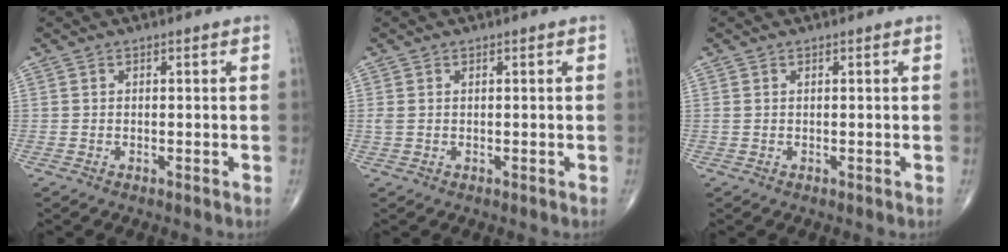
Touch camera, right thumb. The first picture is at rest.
{"total": 1.2, "force": [0.3, 0.8, 0.9], "torque": [-0.032, 0.008, 0.010]}
{"total": 0.5, "force": [0.2, 0.3, 0.4], "torque": [-0.012, 0.010, 0.006]}